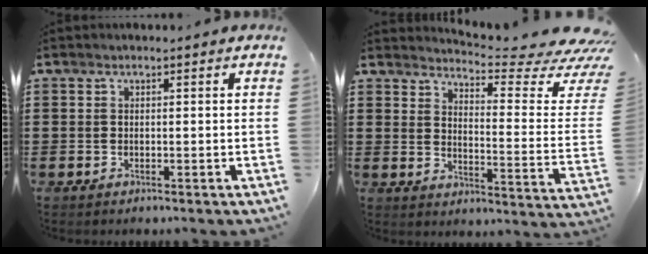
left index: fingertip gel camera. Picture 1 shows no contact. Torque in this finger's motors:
{"motor_torque": [2.14, 0.00, 0.39, 0.05]}